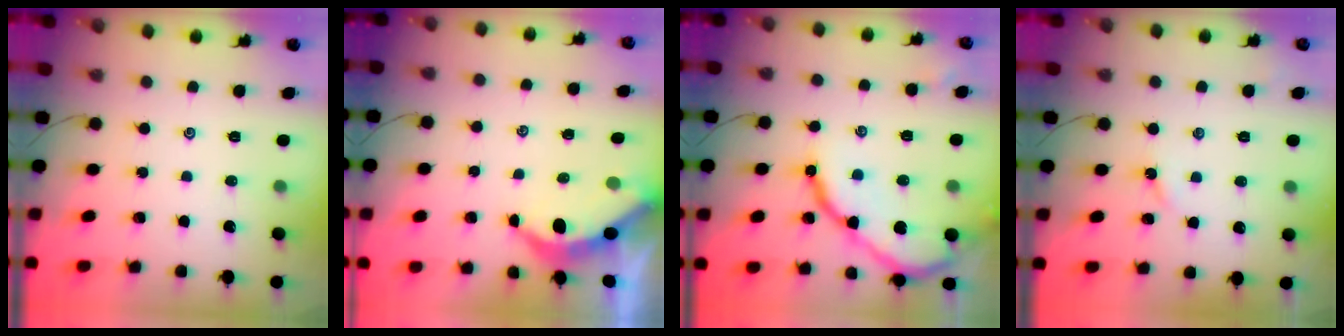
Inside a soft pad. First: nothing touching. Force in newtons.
{"total": 3.9, "press": 3.8, "slide": 0.5}
{"total": 14.1, "press": 14.0, "slide": 1.5}
{"total": 2.0, "press": 2.0, "slide": 0.3}